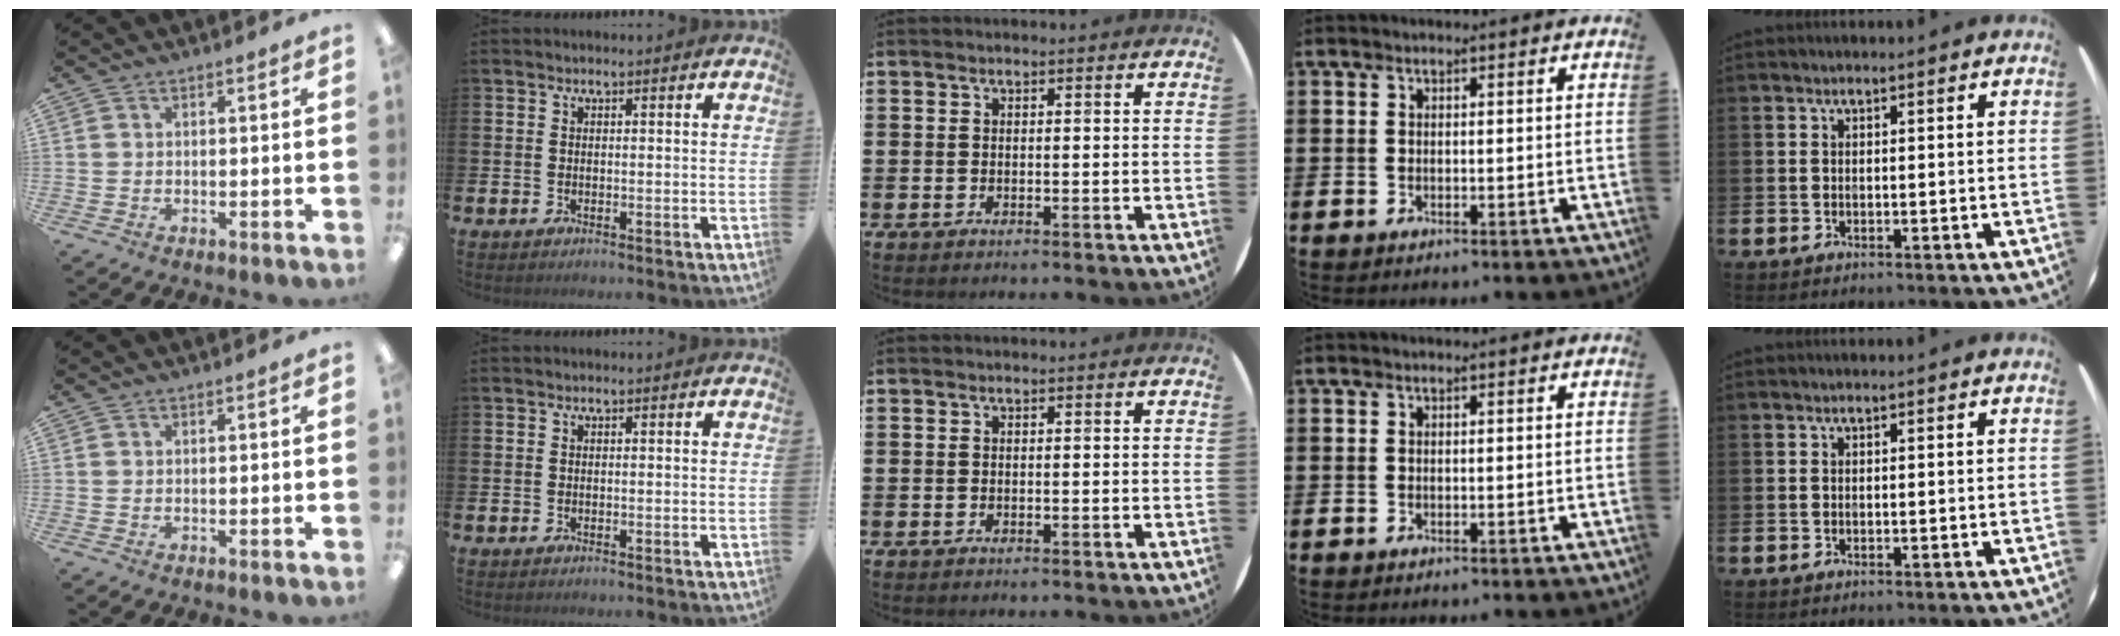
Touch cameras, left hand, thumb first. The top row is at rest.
{}